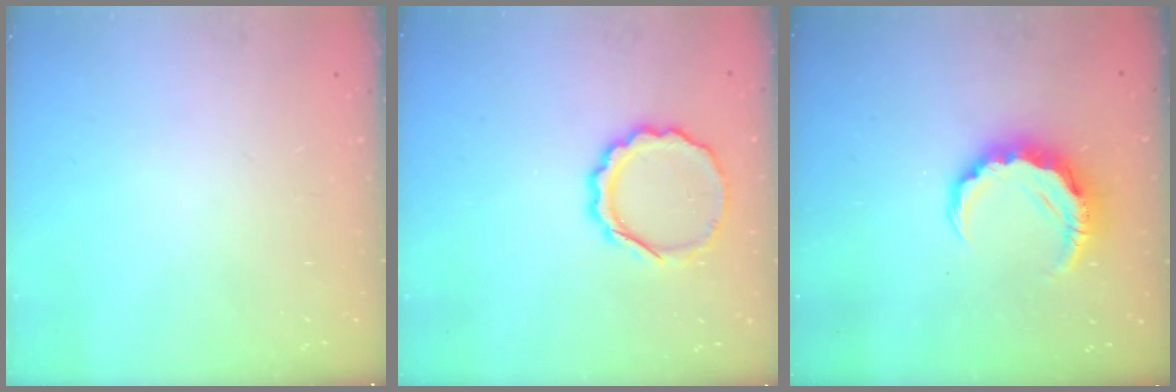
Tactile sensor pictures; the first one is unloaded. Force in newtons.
{"total": 10.2, "press": 10.0, "slide": 1.9}
{"total": 8.5, "press": 8.3, "slide": 1.6}